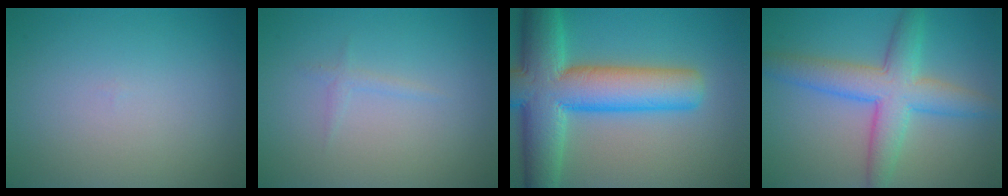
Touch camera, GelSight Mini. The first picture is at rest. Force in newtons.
{"total": 0.8, "press": 0.8, "slide": 0.1}
{"total": 11.6, "press": 11.6, "slide": 0.6}
{"total": 6.3, "press": 6.3, "slide": 0.1}